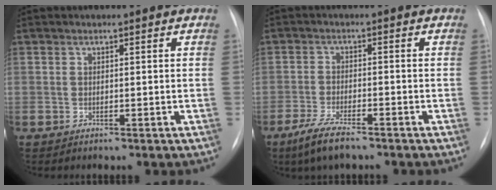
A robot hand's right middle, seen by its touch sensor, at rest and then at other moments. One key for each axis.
{"total": 6.1, "fx": -4.5, "fy": 1.2, "fz": 4.0, "tx": -0.089, "ty": -0.013, "tz": -0.079}